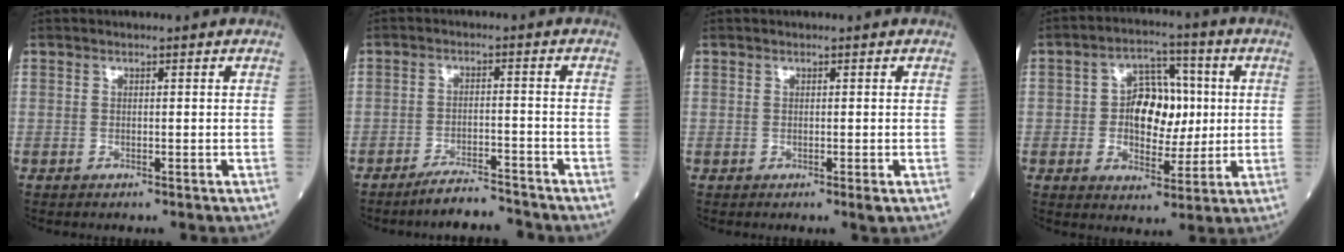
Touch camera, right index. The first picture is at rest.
{"total": 5.2, "force": [-4.9, 0.3, 1.6], "torque": [-0.029, -0.012, -0.087]}
{"total": 0.8, "force": [-0.4, -0.1, 0.7], "torque": [-0.009, -0.002, -0.004]}
{"total": 9.5, "force": [0.5, 5.9, 7.5], "torque": [-0.117, 0.024, 0.012]}